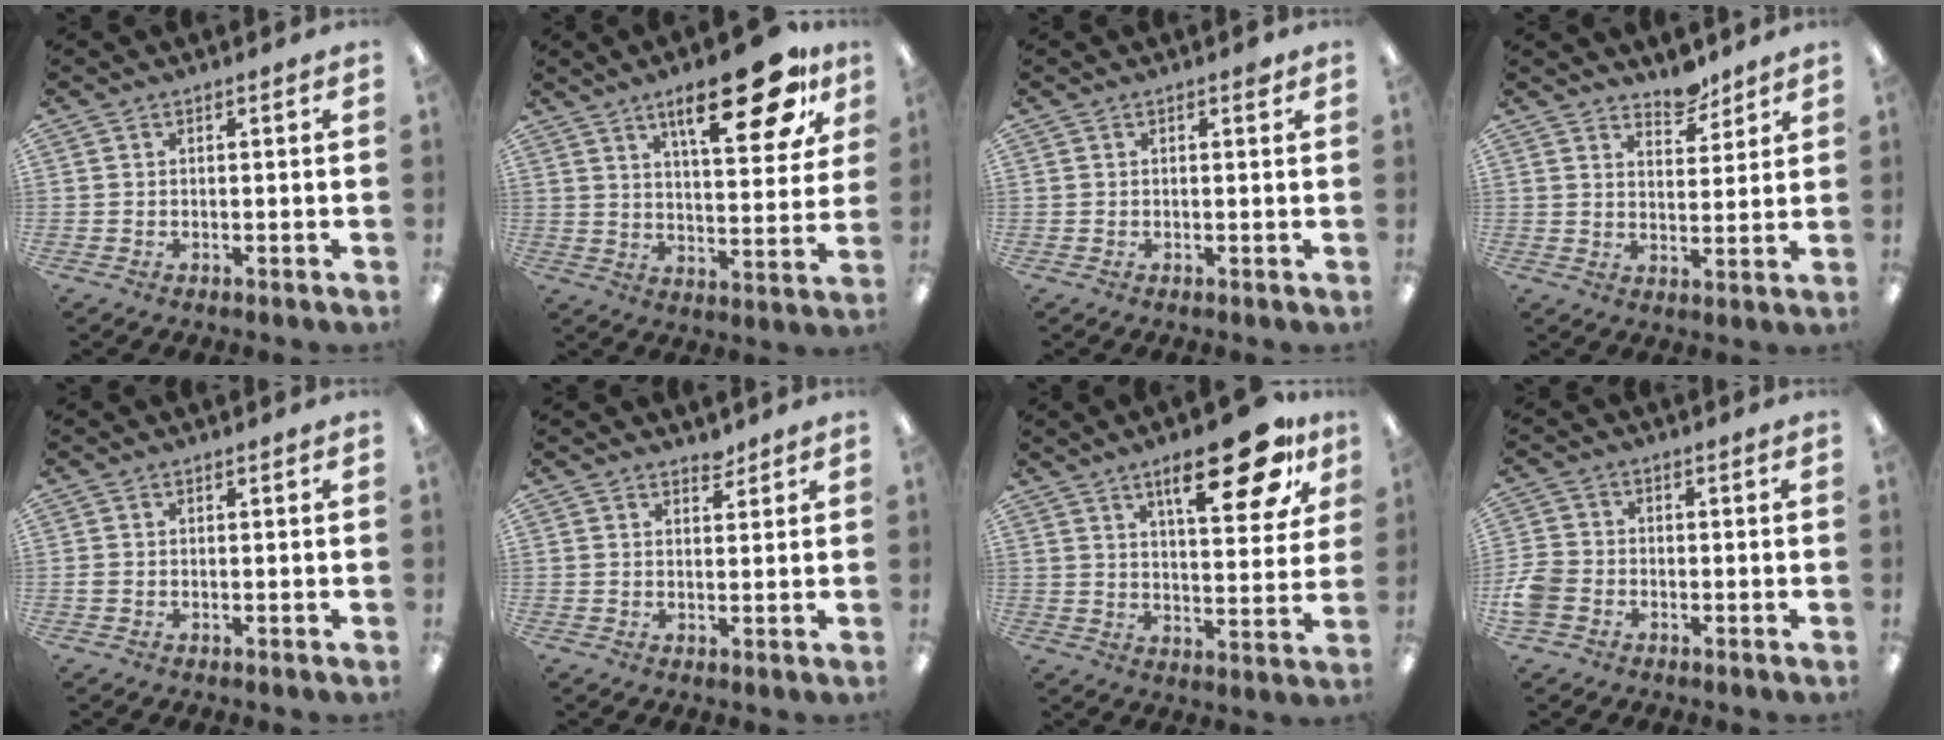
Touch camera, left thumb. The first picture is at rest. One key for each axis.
{"total": 21.0, "fx": 12.3, "fy": 6.9, "fz": 15.5, "tx": -0.220, "ty": -0.057, "tz": 0.187}
{"total": 1.0, "fx": 0.7, "fy": 0.4, "fz": 0.6, "tx": -0.006, "ty": 0.000, "tz": 0.010}
{"total": 6.2, "fx": 5.5, "fy": 2.4, "fz": 1.5, "tx": -0.004, "ty": -0.042, "tz": 0.096}
{"total": 0.7, "fx": 0.0, "fy": 0.5, "fz": 0.4, "tx": -0.007, "ty": 0.004, "tz": -0.001}
{"total": 2.4, "fx": 2.3, "fy": 0.8, "fz": 0.3, "tx": 0.008, "ty": -0.015, "tz": 0.039}
{"total": 19.4, "fx": 11.4, "fy": 6.4, "fz": 14.3, "tx": -0.197, "ty": -0.055, "tz": 0.172}
{"total": 5.3, "fx": -2.0, "fy": 4.2, "fz": 2.6, "tx": -0.058, "ty": 0.012, "tz": -0.038}